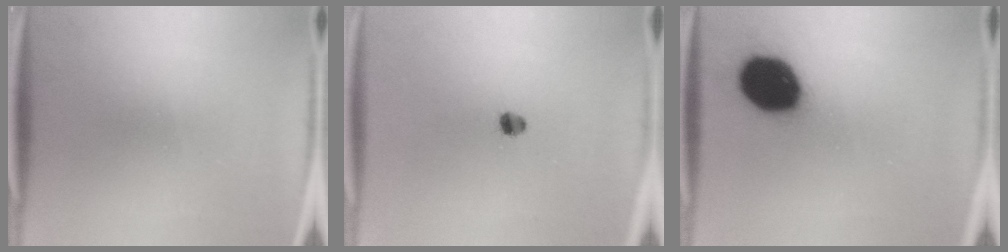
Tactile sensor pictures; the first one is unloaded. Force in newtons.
{"total": 2.3}
{"total": 17.6}